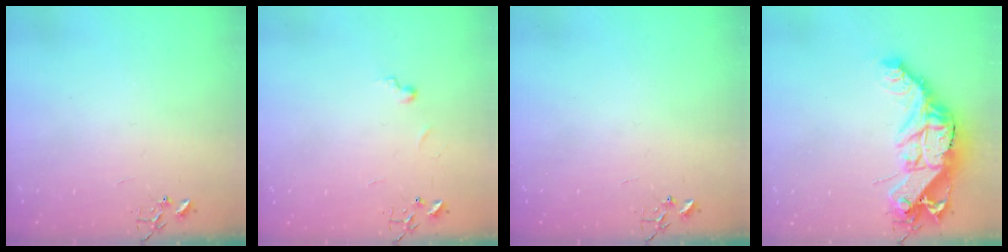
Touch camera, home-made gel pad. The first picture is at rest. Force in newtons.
{"total": 4.3, "press": 4.3, "slide": 0.6}
{"total": 0.0}
{"total": 17.7, "press": 17.6, "slide": 1.5}